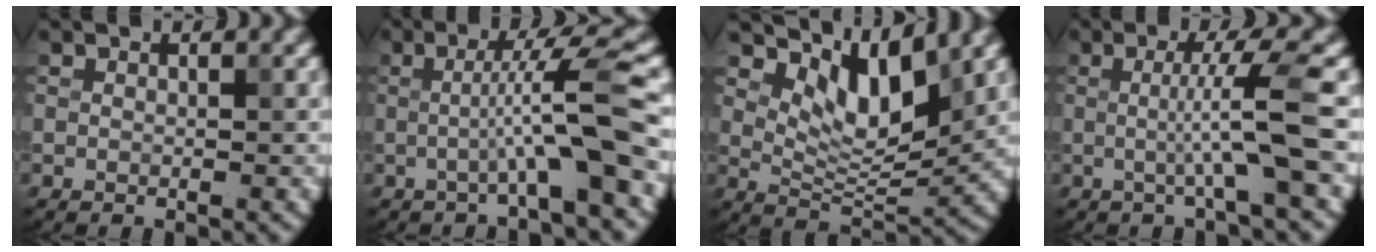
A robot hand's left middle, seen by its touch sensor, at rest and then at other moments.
{"total": 5.7, "force": [-1.3, 0.0, 5.6], "torque": [-0.092, 0.024, -0.025]}
{"total": 6.0, "force": [3.6, 2.3, 4.2], "torque": [-0.074, -0.008, 0.062]}
{"total": 4.7, "force": [-0.4, 0.0, 4.7], "torque": [-0.082, 0.005, -0.009]}